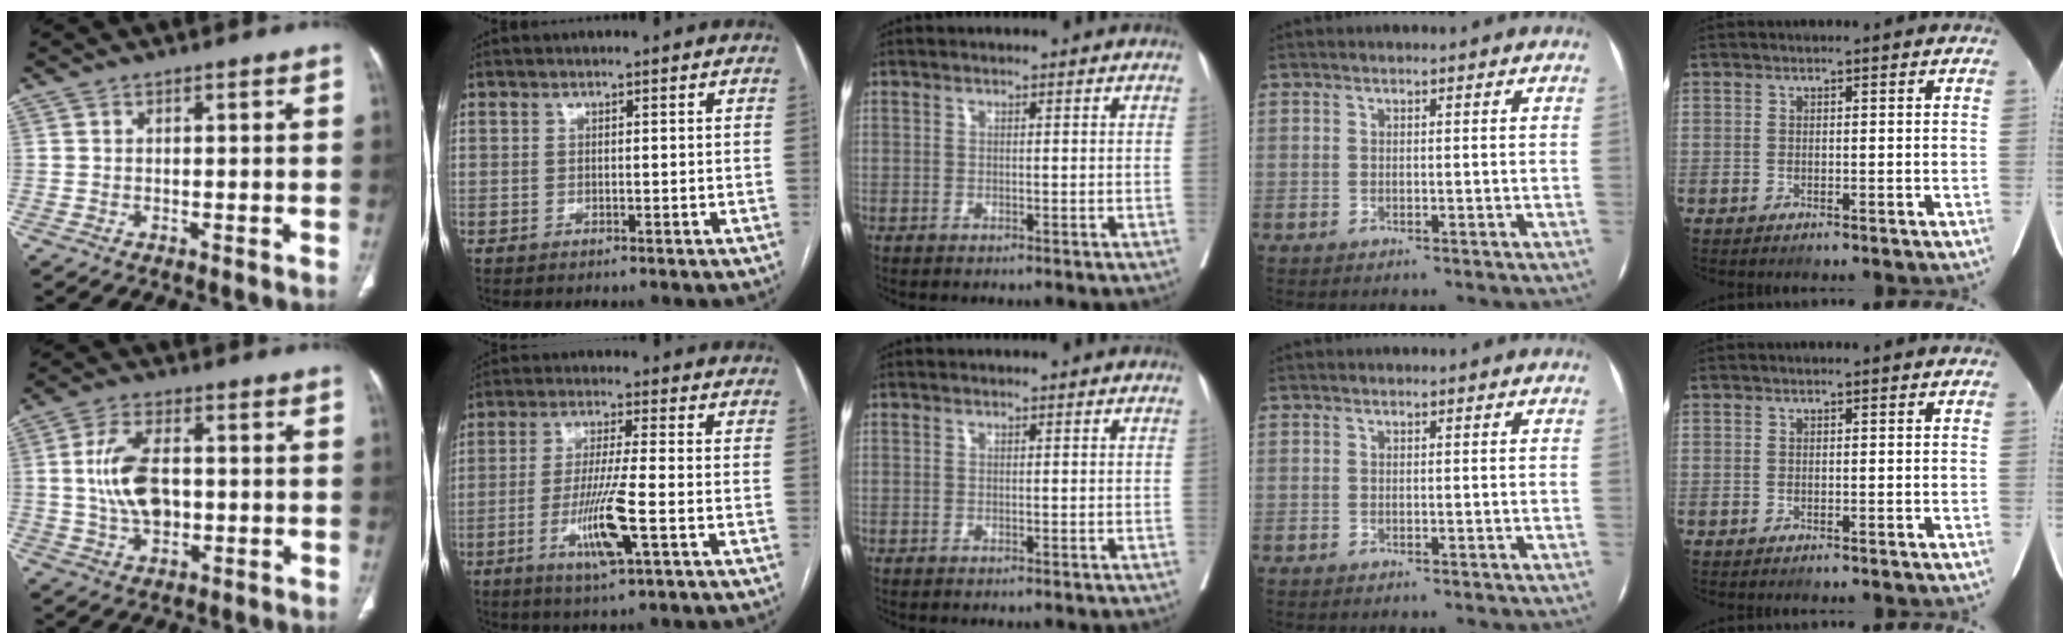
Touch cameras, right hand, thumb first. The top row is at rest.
{"thumb": {"total": 10.4, "force": [0.3, 6.1, 8.5], "torque": [-0.158, 0.006, 0.010]}, "index": {"total": 8.9, "force": [-3.1, -0.2, 8.3], "torque": [-0.164, -0.013, -0.057]}, "middle": {"total": 0.5, "force": [-0.4, 0.0, 0.3], "torque": [-0.001, 0.000, -0.007]}}